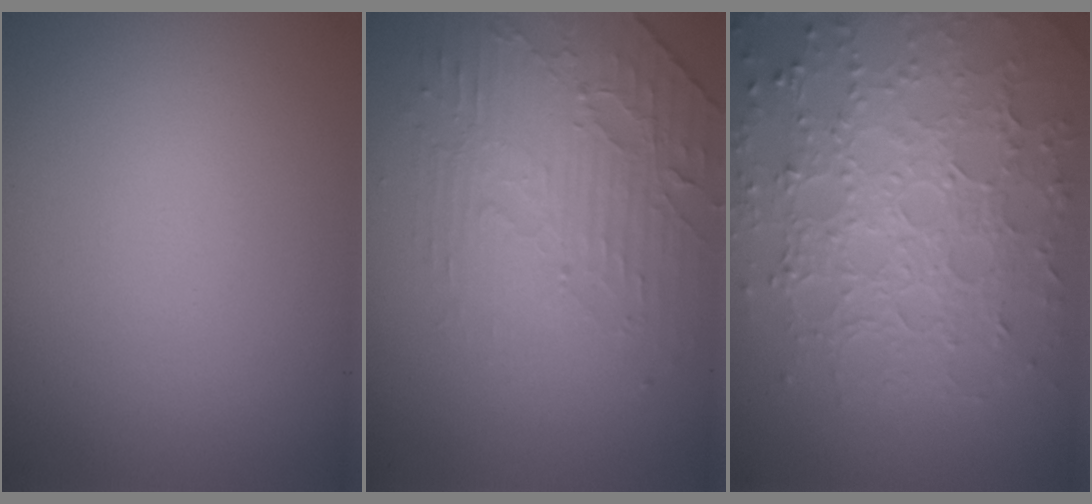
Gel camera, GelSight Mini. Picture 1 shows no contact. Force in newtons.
{"total": 4.5, "press": 3.3, "slide": 3.1}
{"total": 8.1, "press": 5.7, "slide": 5.8}